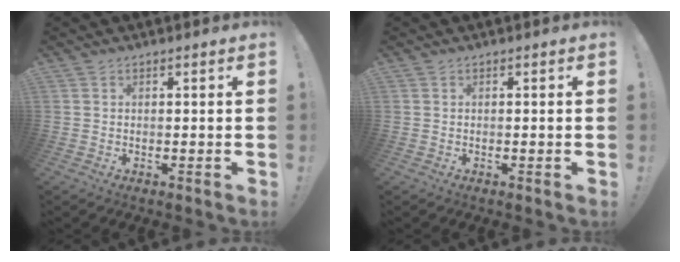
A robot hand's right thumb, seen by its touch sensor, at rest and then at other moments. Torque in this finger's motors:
{"motor_torque": [0.06, 0.01, 0.50, -0.01, -0.03]}